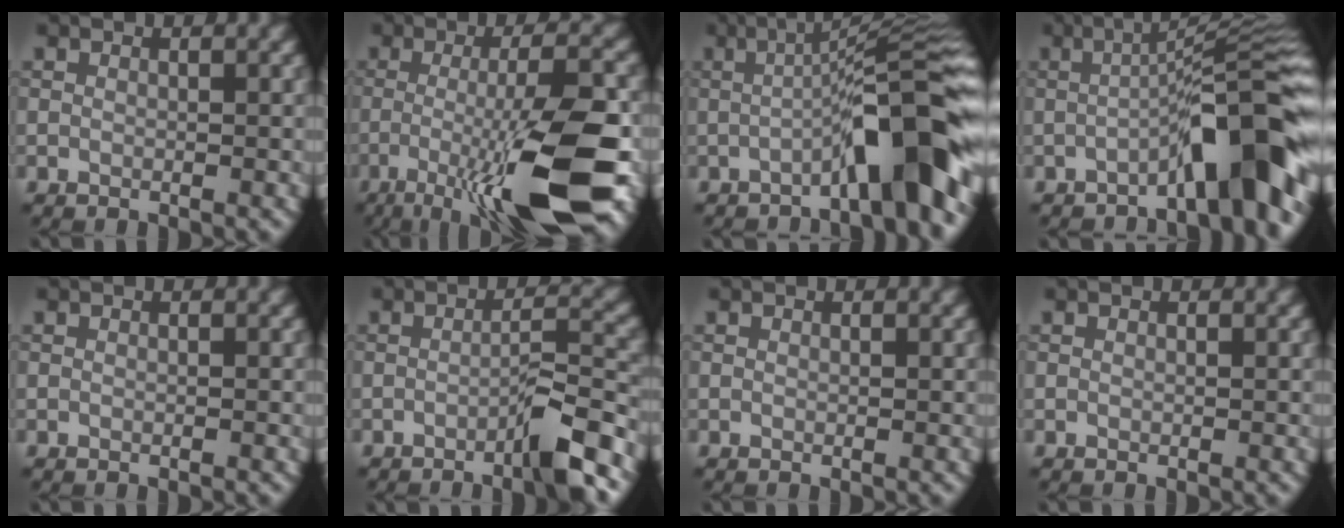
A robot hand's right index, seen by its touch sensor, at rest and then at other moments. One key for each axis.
{"total": 11.3, "fx": -3.8, "fy": 1.8, "fz": 10.5, "tx": -0.157, "ty": 0.001, "tz": -0.070}
{"total": 9.2, "fx": -3.3, "fy": 1.4, "fz": 8.5, "tx": -0.110, "ty": 0.027, "tz": -0.059}
{"total": 8.8, "fx": -3.8, "fy": 1.5, "fz": 7.8, "tx": -0.098, "ty": 0.028, "tz": -0.065}
{"total": 0.0}
{"total": 4.6, "fx": -2.7, "fy": 0.4, "fz": 3.7, "tx": -0.051, "ty": 0.015, "tz": -0.053}
{"total": 0.0}
{"total": 0.0}